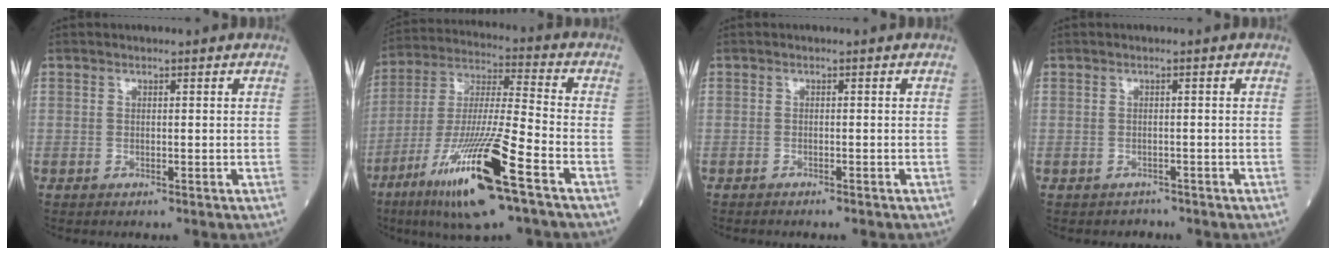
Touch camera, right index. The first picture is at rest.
{"total": 18.5, "force": [-9.5, 0.8, 15.8], "torque": [-0.325, -0.038, -0.176]}
{"total": 1.5, "force": [-1.3, 0.2, 0.7], "torque": [-0.013, -0.002, -0.014]}
{"total": 1.1, "force": [-0.9, 0.5, -0.3], "torque": [0.002, -0.001, -0.016]}